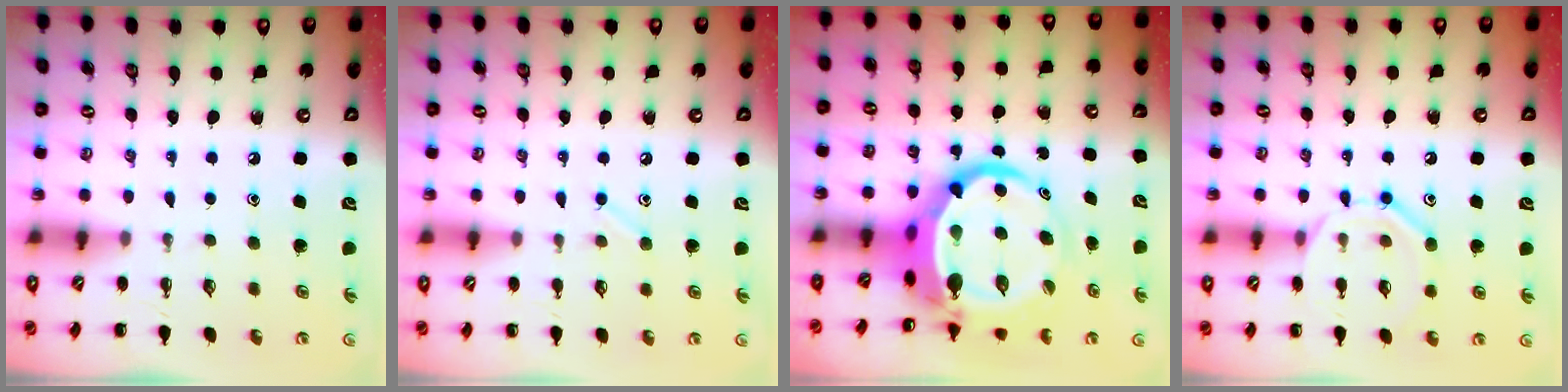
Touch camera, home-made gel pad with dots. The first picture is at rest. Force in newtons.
{"total": 6.4, "press": 6.3, "slide": 1.2}
{"total": 13.3, "press": 12.9, "slide": 3.2}
{"total": 10.4, "press": 10.4, "slide": 0.6}